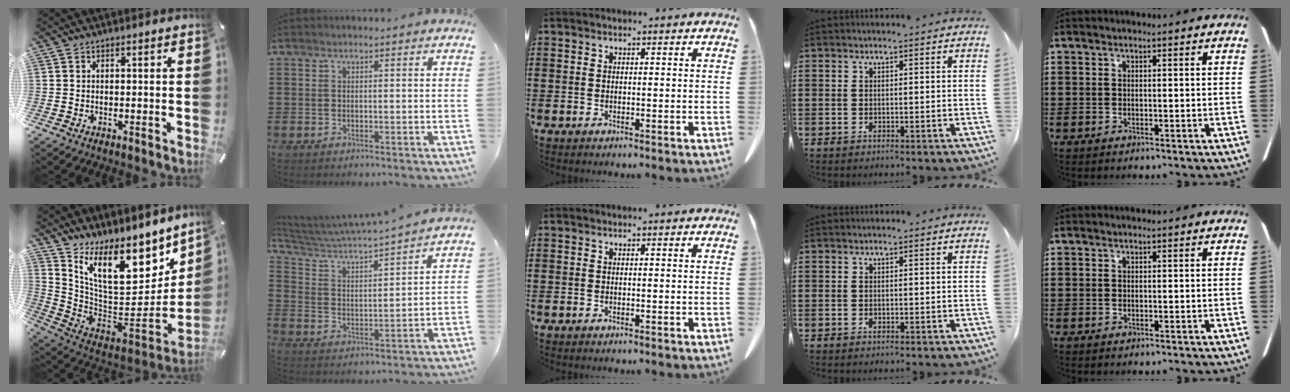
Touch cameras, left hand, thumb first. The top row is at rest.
{"thumb": {"total": 18.9, "force": [10.9, 9.6, 12.0], "torque": [-0.183, -0.097, 0.192]}, "index": {"total": 3.6, "force": [3.4, 0.0, 1.1], "torque": [-0.048, -0.034, 0.047]}}